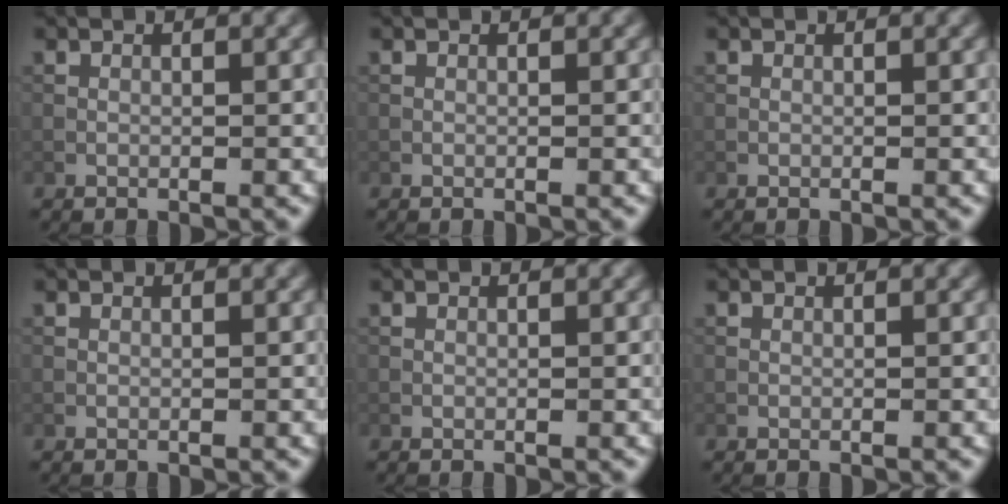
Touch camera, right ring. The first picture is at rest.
{"total": 0.0}
{"total": 0.0}
{"total": 0.0}
{"total": 0.0}
{"total": 0.0}